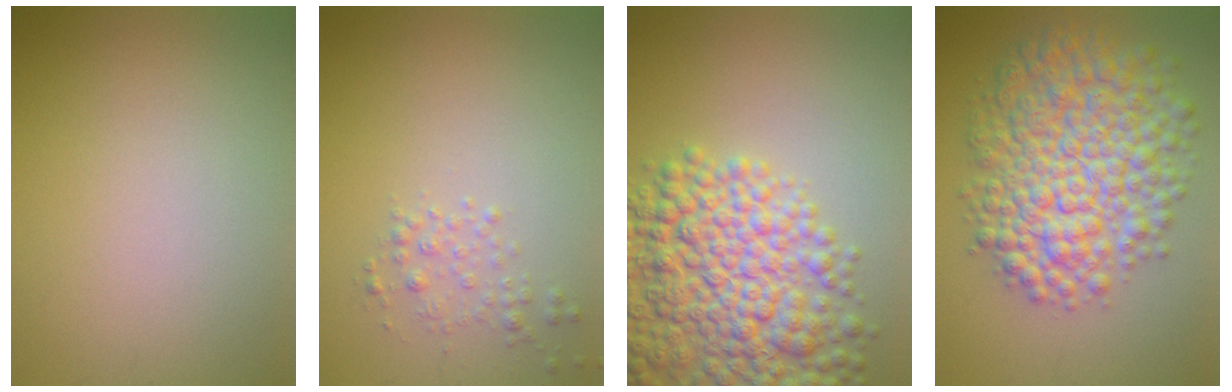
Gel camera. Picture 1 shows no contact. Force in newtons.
{"total": 1.4, "press": 1.4, "slide": 0.0}
{"total": 9.9, "press": 9.9, "slide": 0.3}
{"total": 9.7, "press": 9.7, "slide": 0.2}